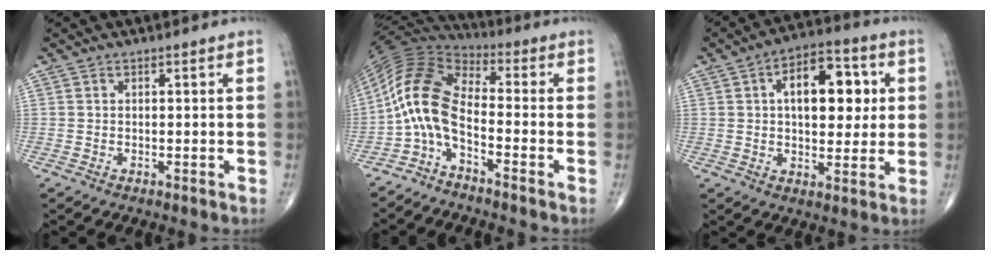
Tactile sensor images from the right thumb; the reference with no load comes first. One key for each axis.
{"total": 10.1, "fx": -3.6, "fy": 4.4, "fz": 8.4, "tx": -0.166, "ty": 0.061, "tz": -0.090}
{"total": 14.0, "fx": 2.9, "fy": 7.7, "fz": 11.3, "tx": -0.128, "ty": 0.009, "tz": 0.037}